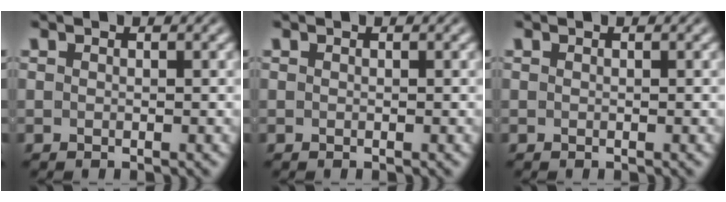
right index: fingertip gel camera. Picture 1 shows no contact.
{"total": 0.0}
{"total": 0.0}